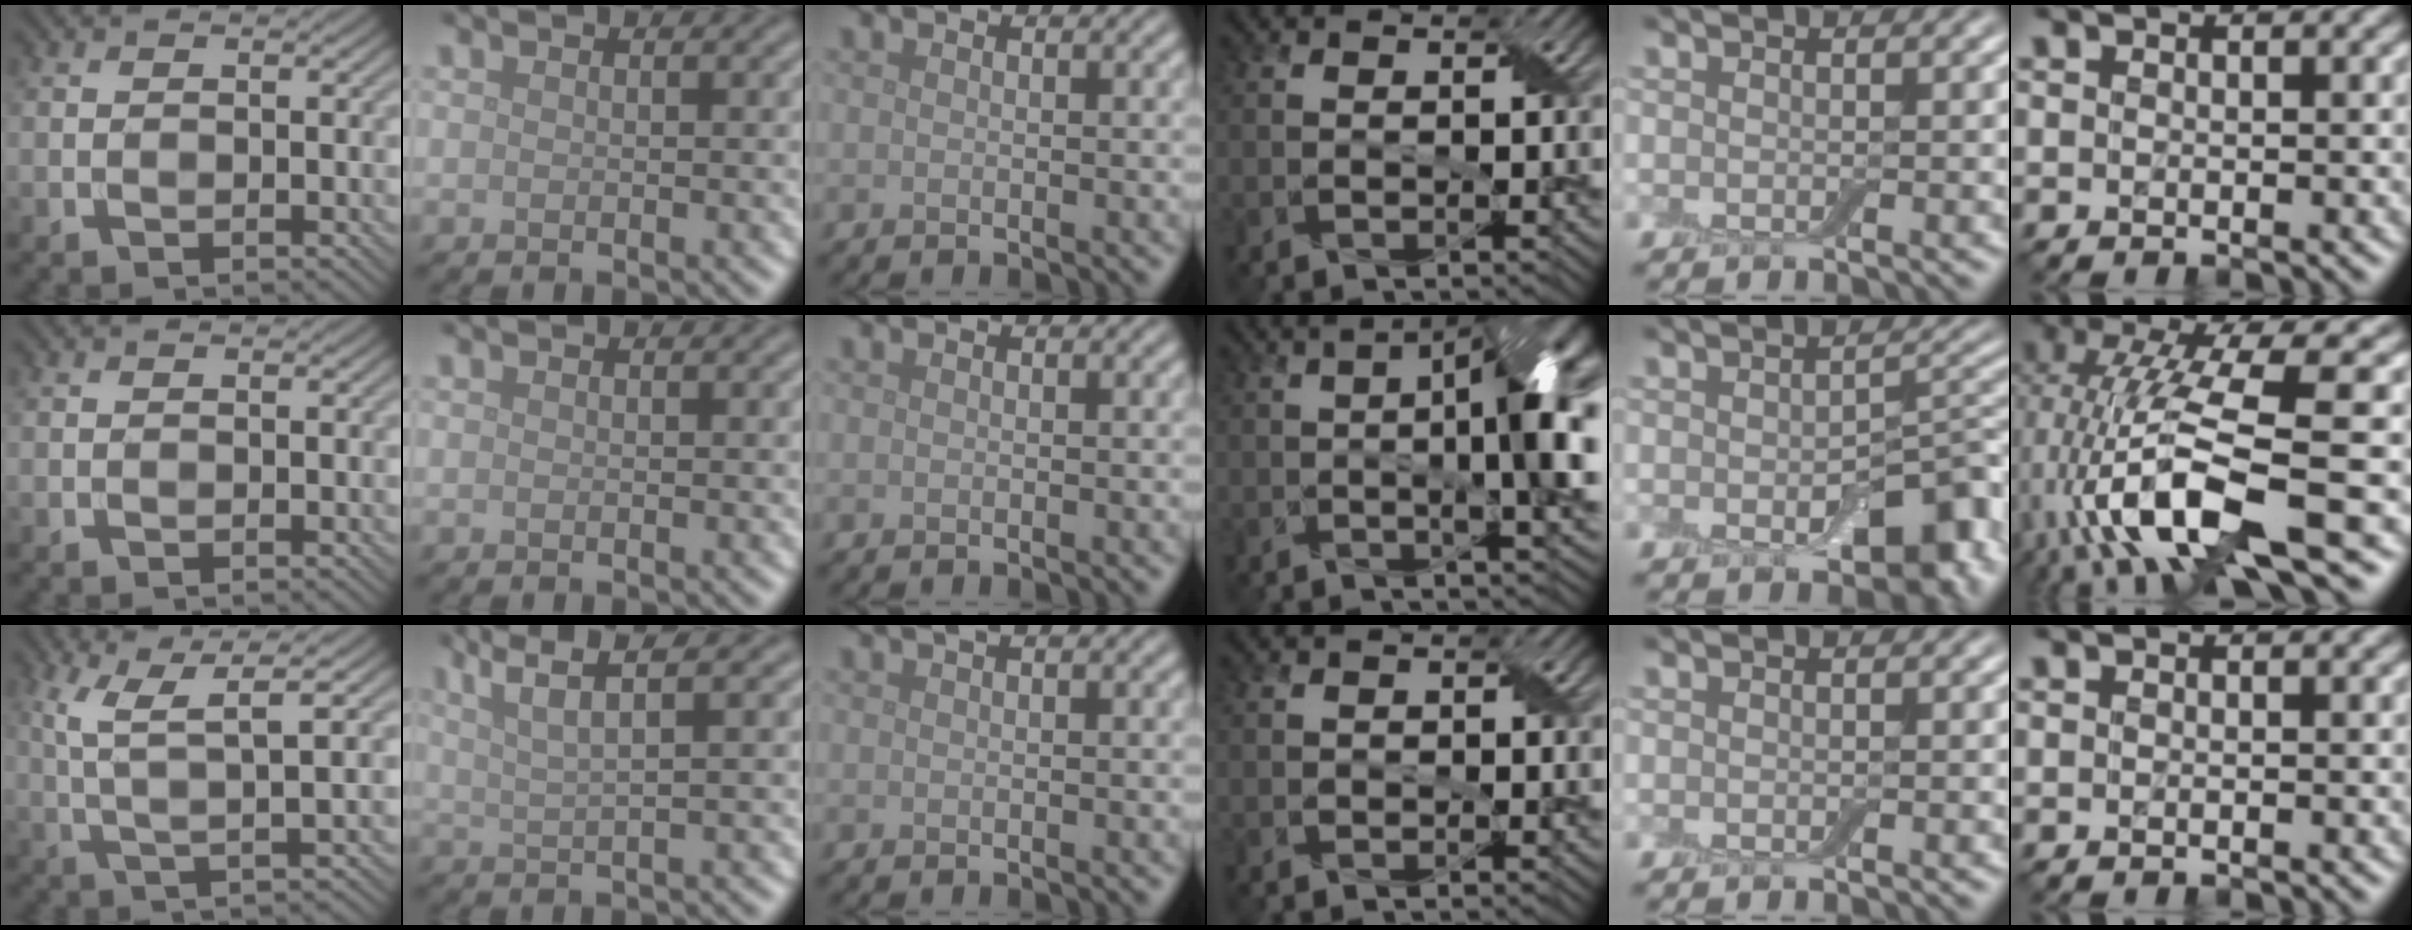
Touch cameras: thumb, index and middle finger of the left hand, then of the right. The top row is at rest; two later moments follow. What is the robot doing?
{"motion": "peel", "object": "aluminum foil"}